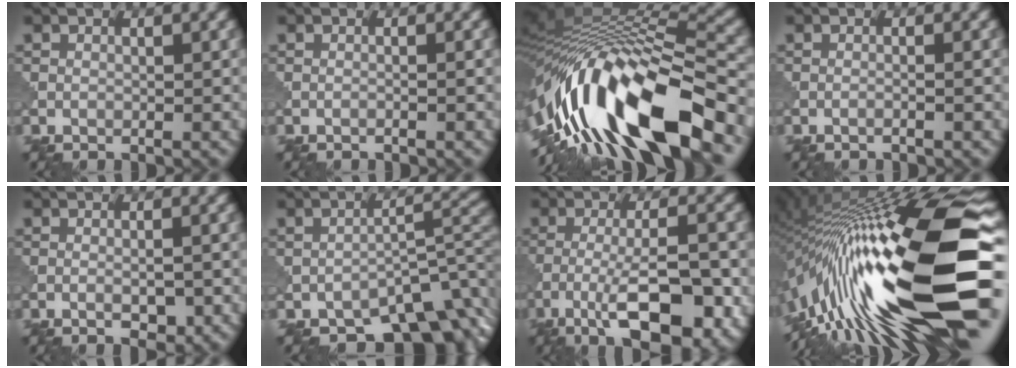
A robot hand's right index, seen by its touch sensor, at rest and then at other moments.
{"total": 0.7, "force": [-0.2, 0.3, 0.6], "torque": [0.010, -0.001, -0.018]}
{"total": 15.2, "force": [-6.0, 5.0, 13.0], "torque": [-0.230, 0.028, -0.097]}
{"total": 1.0, "force": [-0.4, 0.4, 0.8], "torque": [0.011, -0.001, -0.026]}
{"total": 1.6, "force": [-0.8, 0.4, 1.3], "torque": [-0.021, 0.004, -0.010]}
{"total": 8.8, "force": [-7.0, 3.3, 4.2], "torque": [-0.027, 0.000, -0.105]}
{"total": 8.9, "force": [-4.3, 2.6, 7.3], "torque": [-0.128, 0.003, -0.066]}
{"total": 20.2, "force": [-3.1, 5.2, 19.3], "torque": [-0.343, 0.014, -0.075]}